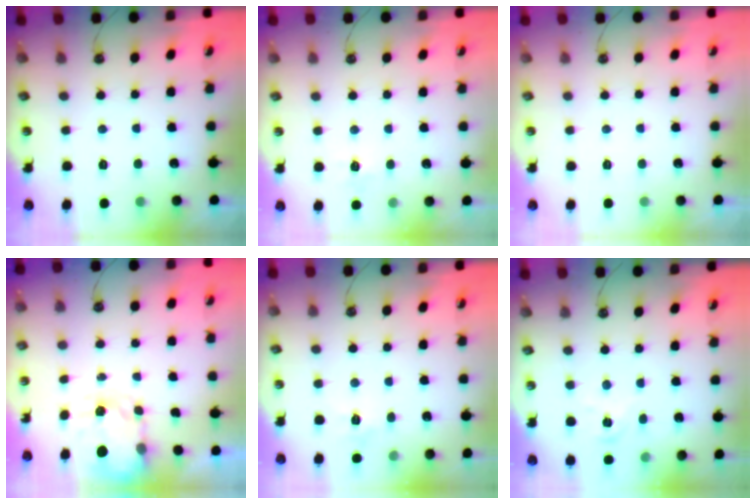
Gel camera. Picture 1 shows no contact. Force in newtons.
{"total": 6.3, "press": 6.3, "slide": 0.6}
{"total": 0.0}
{"total": 3.3, "press": 3.3, "slide": 0.4}
{"total": 6.4, "press": 6.3, "slide": 0.7}
{"total": 1.9, "press": 1.8, "slide": 0.3}